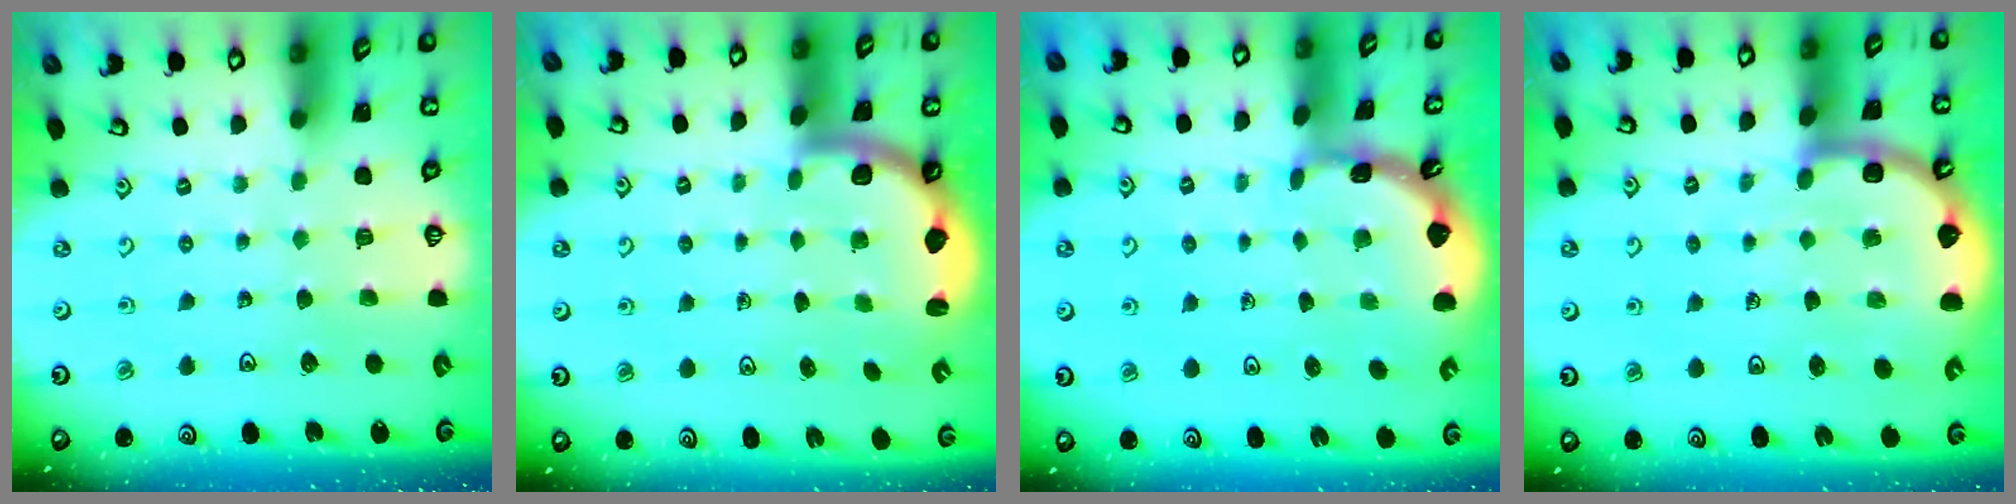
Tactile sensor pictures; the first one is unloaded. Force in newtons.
{"total": 2.0, "press": 1.9, "slide": 0.5}
{"total": 1.8, "press": 1.8, "slide": 0.1}
{"total": 7.3, "press": 7.0, "slide": 2.1}